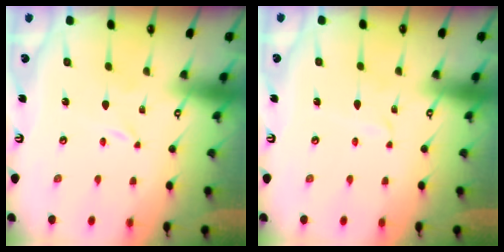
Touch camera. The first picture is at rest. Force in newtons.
{"total": 2.1, "press": 2.1, "slide": 0.2}